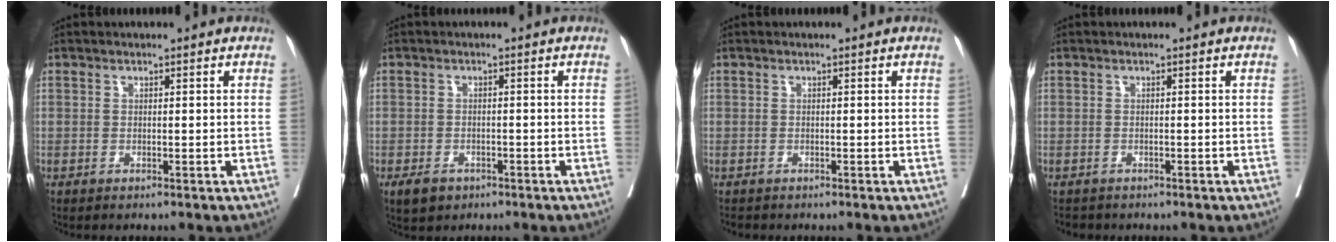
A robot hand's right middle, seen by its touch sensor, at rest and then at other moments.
{"total": 3.1, "force": [-2.0, 2.0, 1.3], "torque": [-0.023, -0.001, -0.025]}
{"total": 1.0, "force": [-0.9, 0.4, 0.2], "torque": [-0.010, -0.003, -0.017]}
{"total": 2.1, "force": [-1.8, 1.0, 0.2], "torque": [-0.007, -0.003, -0.029]}